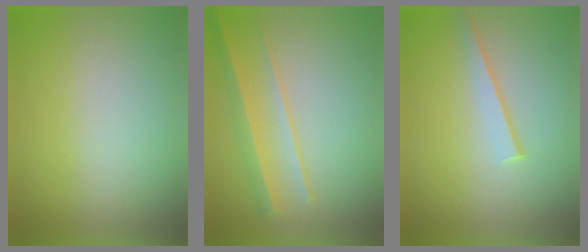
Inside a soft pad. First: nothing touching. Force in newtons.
{"total": 2.1}
{"total": 1.1}